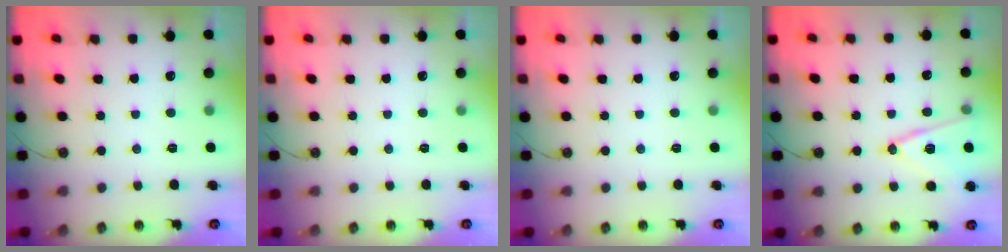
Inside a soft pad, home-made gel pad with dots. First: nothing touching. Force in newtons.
{"total": 0.0}
{"total": 0.0}
{"total": 13.0, "press": 12.4, "slide": 3.8}